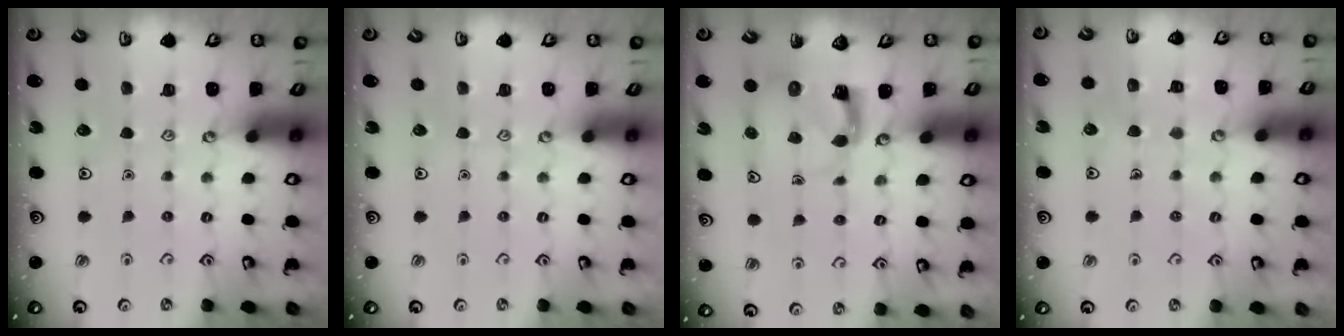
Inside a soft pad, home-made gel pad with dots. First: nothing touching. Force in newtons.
{"total": 0.0}
{"total": 3.9, "press": 3.9, "slide": 0.7}
{"total": 4.5, "press": 4.5, "slide": 0.3}